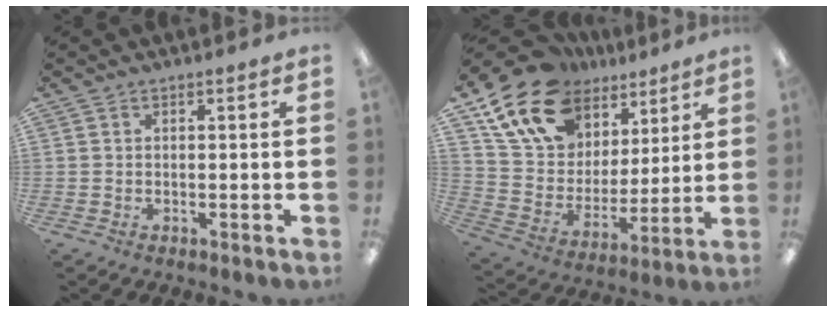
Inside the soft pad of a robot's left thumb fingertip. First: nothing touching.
{"total": 18.7, "force": [12.6, 11.6, 7.3], "torque": [-0.151, -0.066, 0.236]}